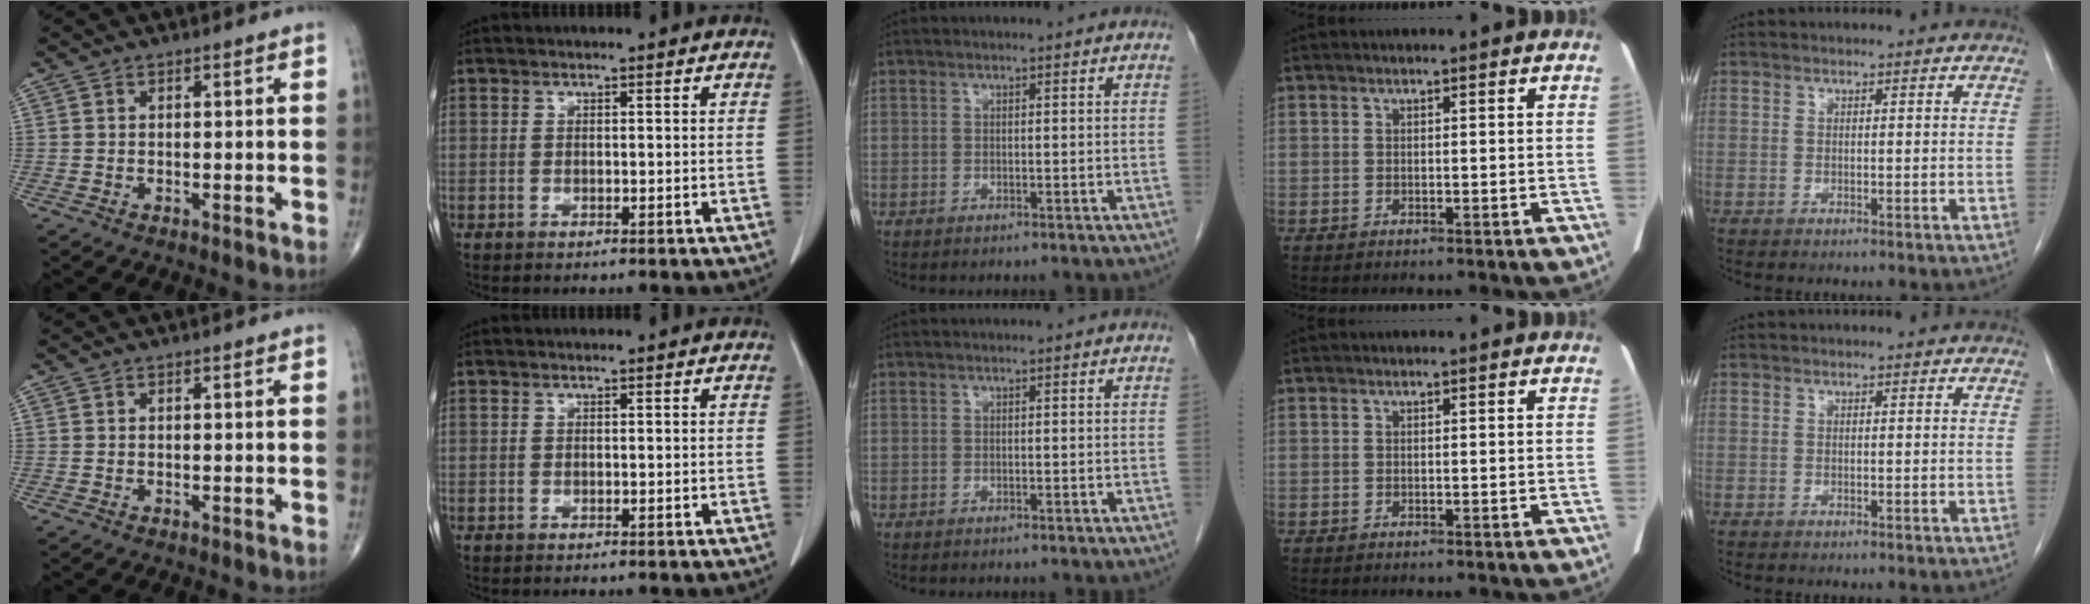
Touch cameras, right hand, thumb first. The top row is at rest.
{}